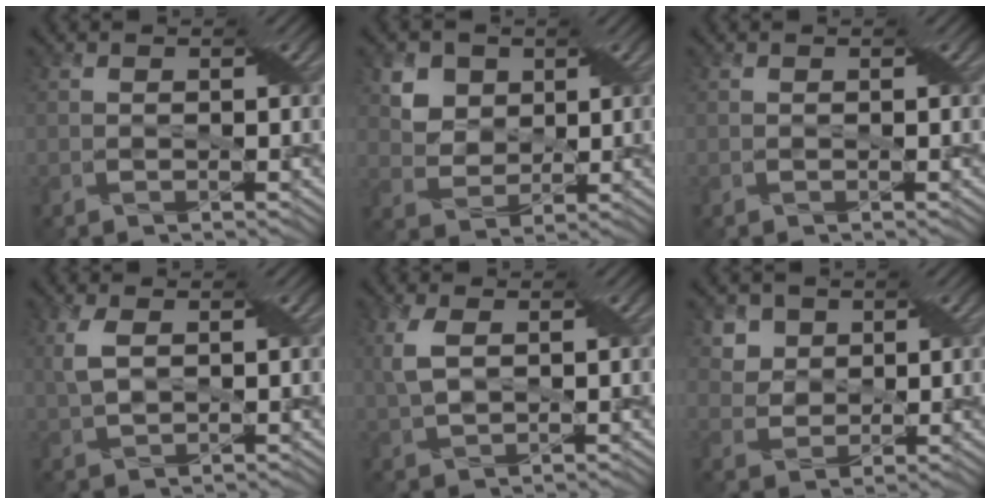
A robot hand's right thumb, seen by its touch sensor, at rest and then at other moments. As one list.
[{"total": 4.9, "force": [2.4, 3.8, 1.8], "torque": [-0.059, -0.013, 0.056]}, {"total": 0.0}, {"total": 3.6, "force": [1.1, 1.8, 2.9], "torque": [-0.081, 0.008, 0.023]}, {"total": 4.0, "force": [1.1, 2.0, 3.2], "torque": [-0.091, 0.008, 0.023]}, {"total": 4.1, "force": [2.3, 3.2, 1.1], "torque": [-0.050, -0.015, 0.060]}]